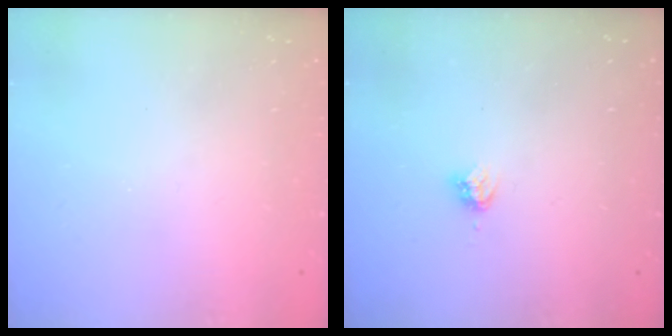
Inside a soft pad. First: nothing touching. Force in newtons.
{"total": 3.3, "press": 3.3, "slide": 0.4}